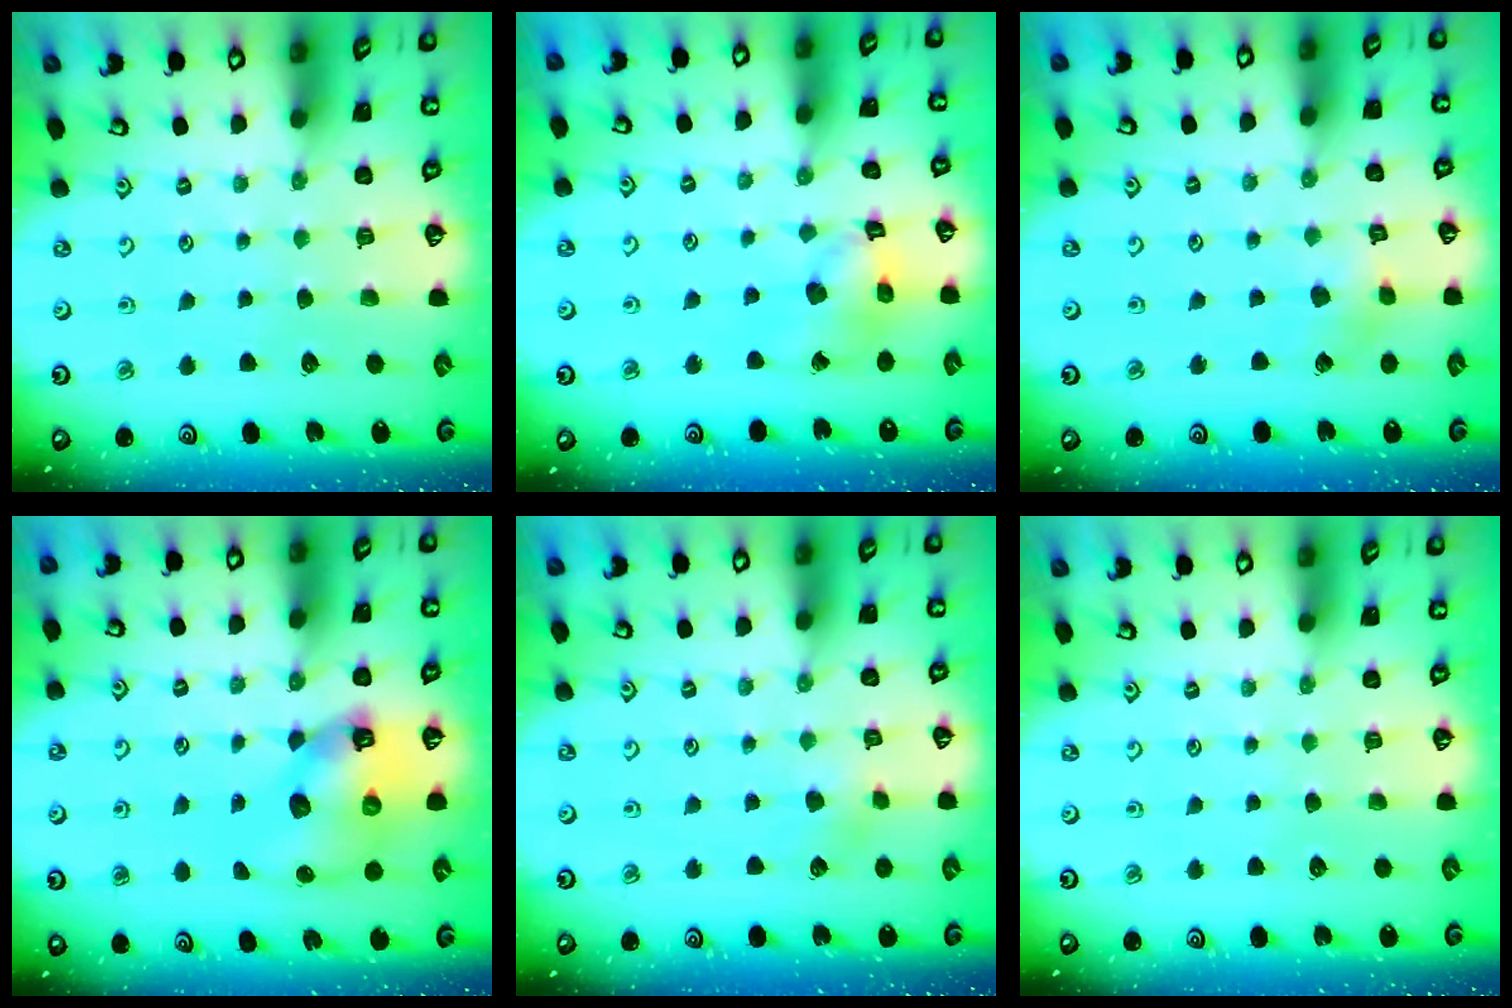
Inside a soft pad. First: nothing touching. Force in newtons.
{"total": 12.1, "press": 12.0, "slide": 1.4}
{"total": 5.1, "press": 5.0, "slide": 0.2}
{"total": 10.5, "press": 10.4, "slide": 1.6}
{"total": 3.0, "press": 2.9, "slide": 0.4}
{"total": 0.0}